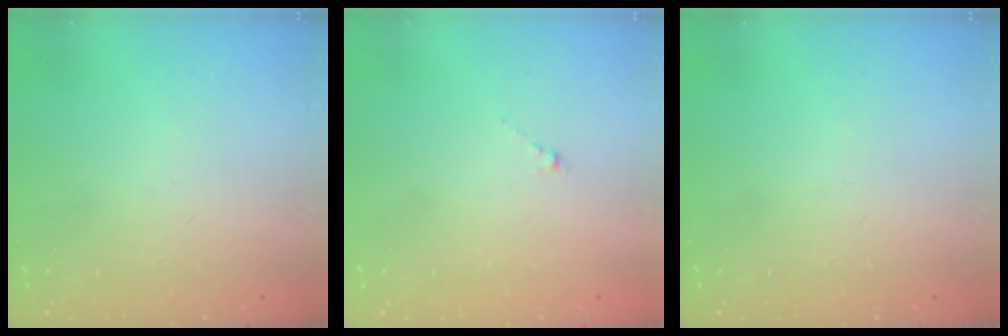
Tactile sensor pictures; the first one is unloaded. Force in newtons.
{"total": 0.8, "press": 0.7, "slide": 0.5}
{"total": 0.0}